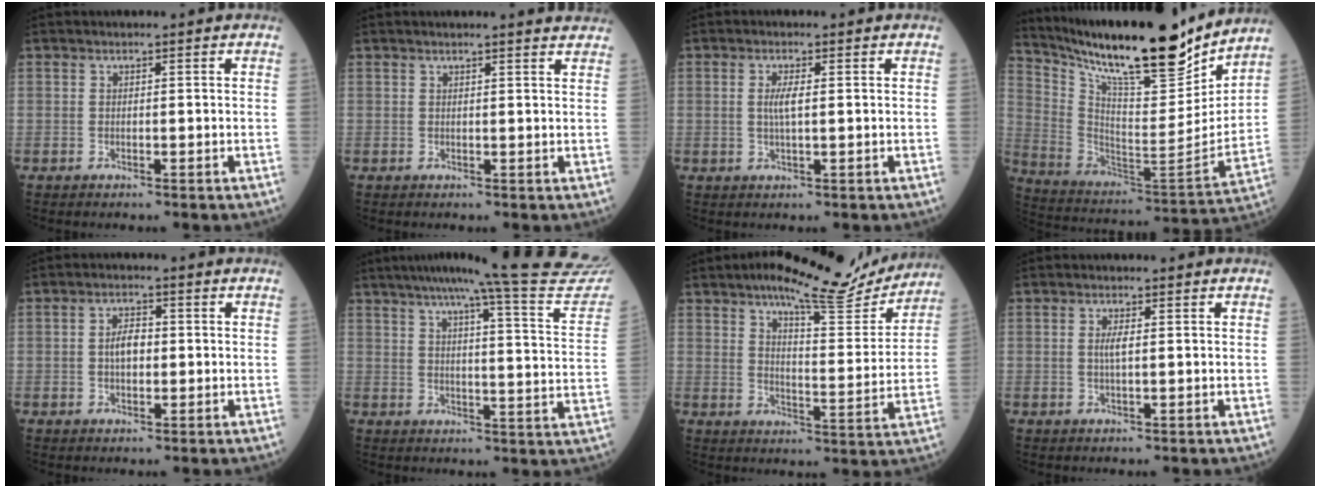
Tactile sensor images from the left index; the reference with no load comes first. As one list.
[{"total": 5.0, "force": [4.8, 0.0, 1.4], "torque": [-0.017, 0.003, 0.040]}, {"total": 2.4, "force": [0.3, 0.3, 2.3], "torque": [-0.052, -0.002, 0.007]}, {"total": 25.0, "force": [21.0, 4.0, 13.0], "torque": [-0.237, -0.032, 0.337]}, {"total": 3.5, "force": [0.1, 1.8, 3.0], "torque": [-0.060, 0.008, -0.001]}, {"total": 23.1, "force": [21.0, -0.9, 9.5], "torque": [-0.137, -0.083, 0.250]}, {"total": 15.0, "force": [13.0, 3.1, 7.0], "torque": [-0.096, -0.012, 0.170]}, {"total": 1.7, "force": [0.3, 0.2, 1.6], "torque": [-0.038, 0.000, 0.006]}]